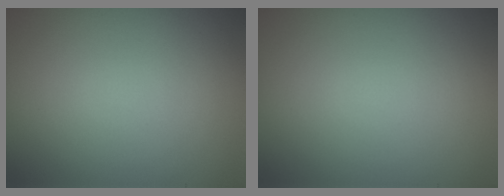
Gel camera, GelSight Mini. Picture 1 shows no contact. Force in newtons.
{"total": 0.0}